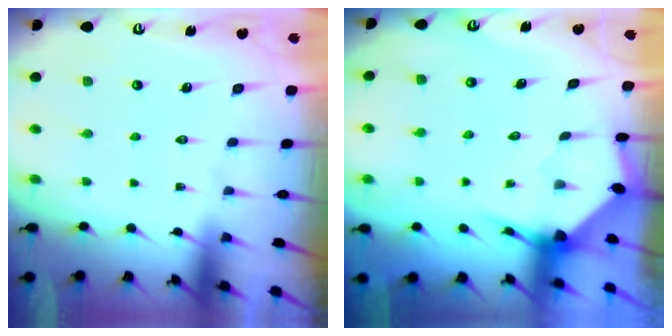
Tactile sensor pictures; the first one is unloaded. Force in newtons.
{"total": 3.5, "press": 3.5, "slide": 0.4}